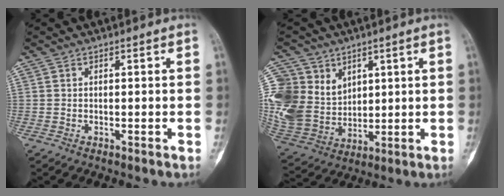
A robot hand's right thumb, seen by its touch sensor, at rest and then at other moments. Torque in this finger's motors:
{"motor_torque": [0.22, 0.60, 0.68, 0.68, 0.14]}